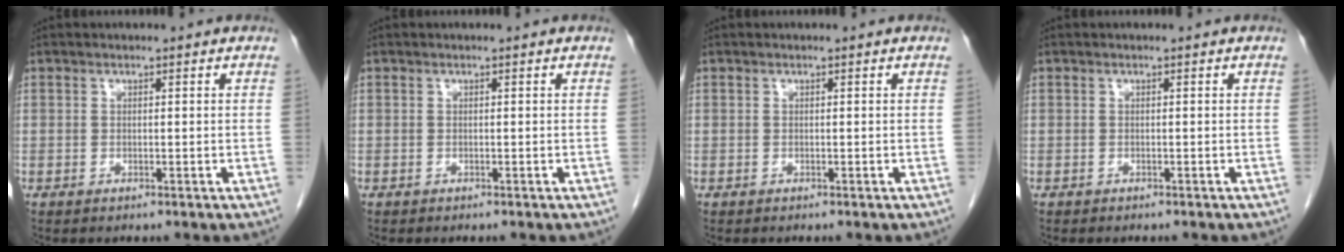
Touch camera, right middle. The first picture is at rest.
{"total": 0.0}
{"total": 0.0}
{"total": 0.8, "force": [-0.7, 0.3, 0.3], "torque": [-0.011, 0.000, -0.007]}